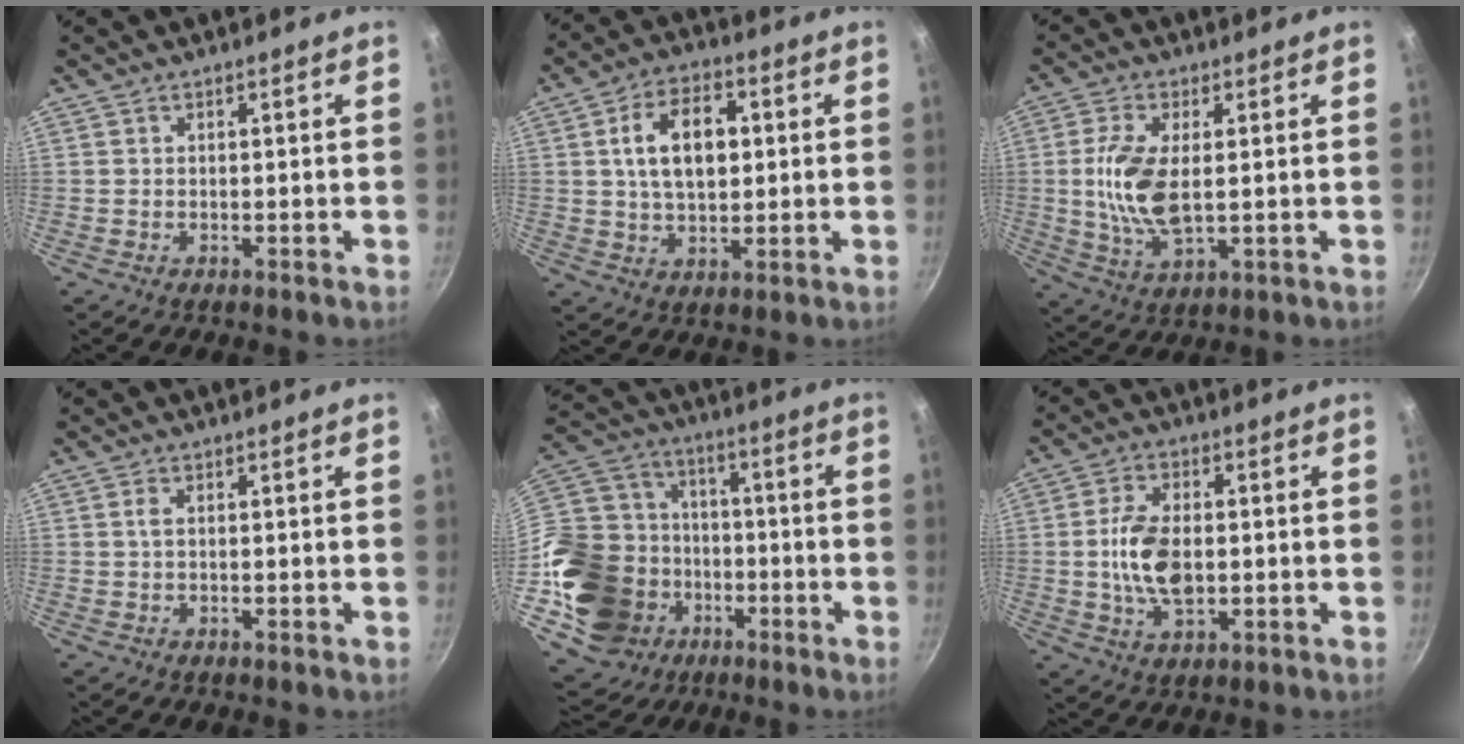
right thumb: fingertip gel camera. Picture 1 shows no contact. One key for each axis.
{"total": 12.0, "fx": 2.2, "fy": 7.3, "fz": 9.3, "tx": -0.141, "ty": 0.006, "tz": 0.036}
{"total": 11.2, "fx": 0.6, "fy": 5.4, "fz": 9.8, "tx": -0.207, "ty": -0.013, "tz": 0.017}
{"total": 1.5, "fx": 0.3, "fy": 0.6, "fz": 1.3, "tx": -0.033, "ty": -0.002, "tz": 0.004}
{"total": 26.9, "fx": -7.1, "fy": 22.2, "fz": 13.4, "tx": -0.301, "ty": 0.070, "tz": -0.113}
{"total": 10.6, "fx": -0.3, "fy": 5.9, "fz": 8.8, "tx": -0.164, "ty": 0.001, "tz": -0.001}